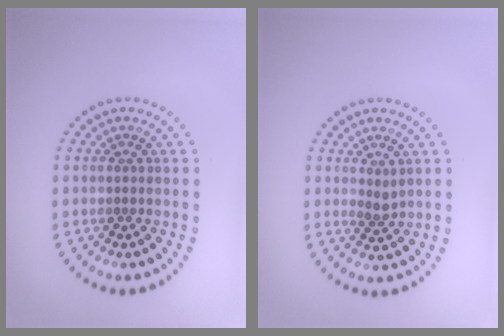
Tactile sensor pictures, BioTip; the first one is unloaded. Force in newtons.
{"total": 1.3, "press": 1.0, "slide": 0.8}